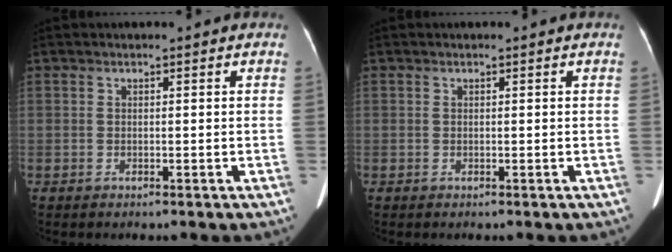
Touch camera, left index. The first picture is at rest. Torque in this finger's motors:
{"motor_torque": [0.01, 0.08, 0.00, 0.01]}